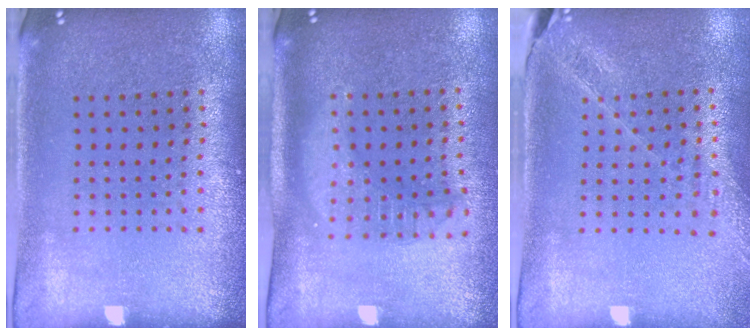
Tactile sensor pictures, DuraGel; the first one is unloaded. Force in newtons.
{"total": 1.8, "press": 1.5, "slide": 0.9}
{"total": 1.5, "press": 1.5, "slide": 0.2}